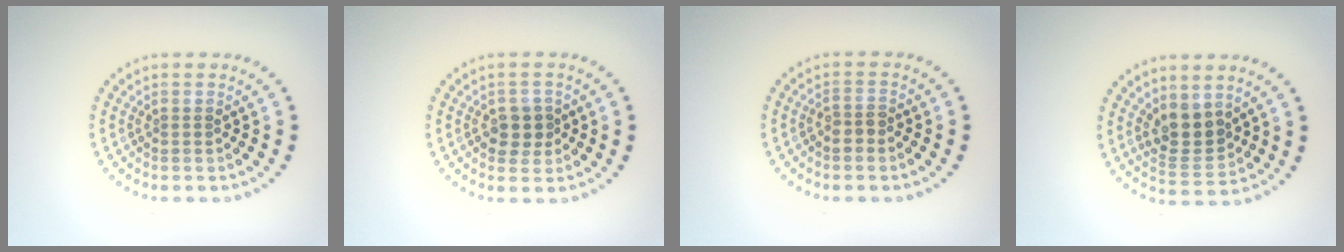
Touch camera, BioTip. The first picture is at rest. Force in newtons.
{"total": 2.5, "press": 2.4, "slide": 0.8}
{"total": 1.7, "press": 1.3, "slide": 1.1}
{"total": 3.3, "press": 3.0, "slide": 1.4}